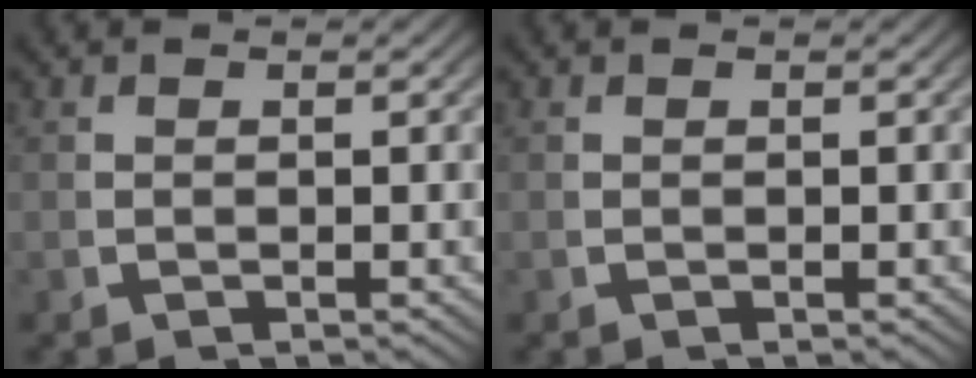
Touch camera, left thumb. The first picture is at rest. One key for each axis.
{"total": 0.0}